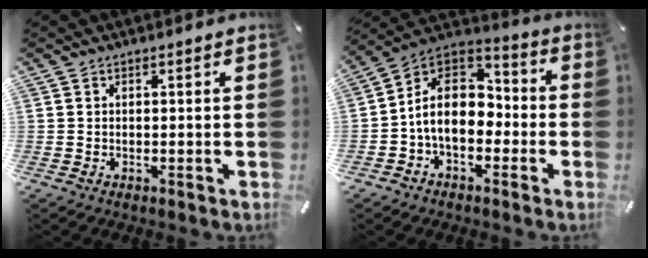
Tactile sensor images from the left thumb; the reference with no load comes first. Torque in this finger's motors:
{"motor_torque": [1.81, 3.10, 0.85, -0.48, 0.29]}